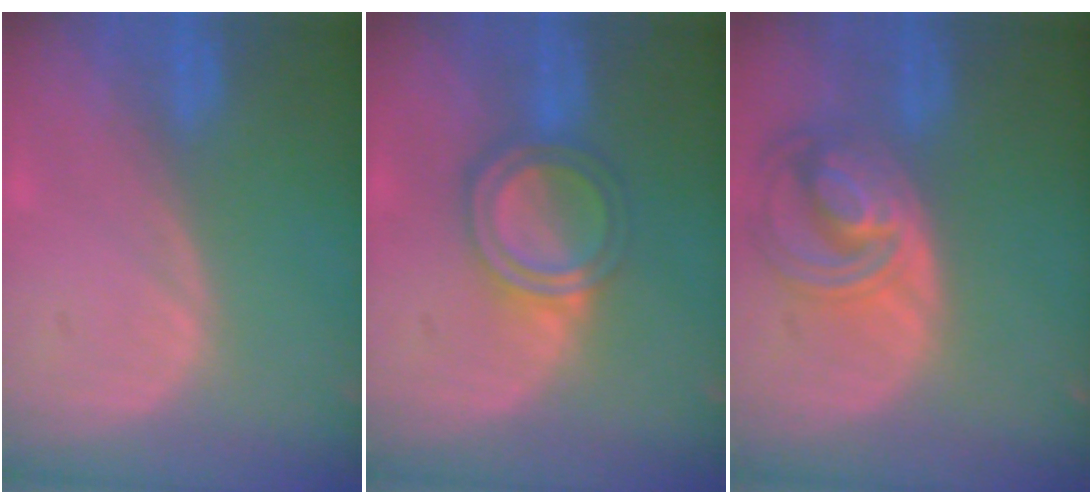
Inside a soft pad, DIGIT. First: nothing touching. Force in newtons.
{"total": 6.0, "press": 5.4, "slide": 2.7}
{"total": 8.5, "press": 7.4, "slide": 4.3}